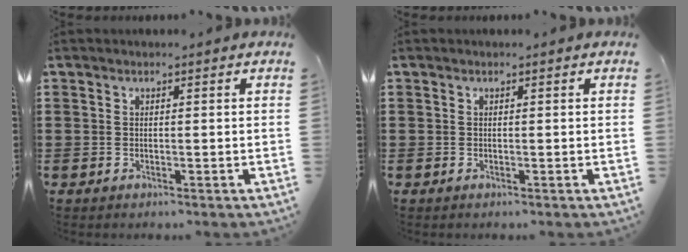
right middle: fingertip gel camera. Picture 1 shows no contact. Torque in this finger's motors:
{"motor_torque": [-0.30, 0.53, 0.08, 0.02]}